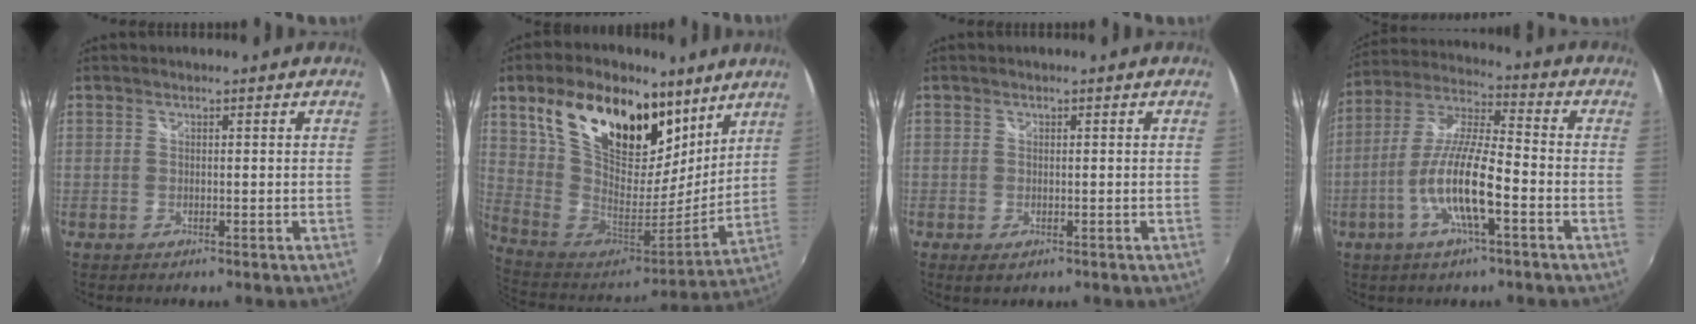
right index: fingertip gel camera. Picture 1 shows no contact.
{"total": 27.9, "force": [14.5, 15.4, 18.2], "torque": [-0.361, 0.040, 0.262]}
{"total": 1.6, "force": [-0.6, 1.2, 0.9], "torque": [-0.017, -0.006, -0.010]}
{"total": 12.7, "force": [-4.7, 2.4, 11.6], "torque": [-0.234, -0.005, -0.091]}